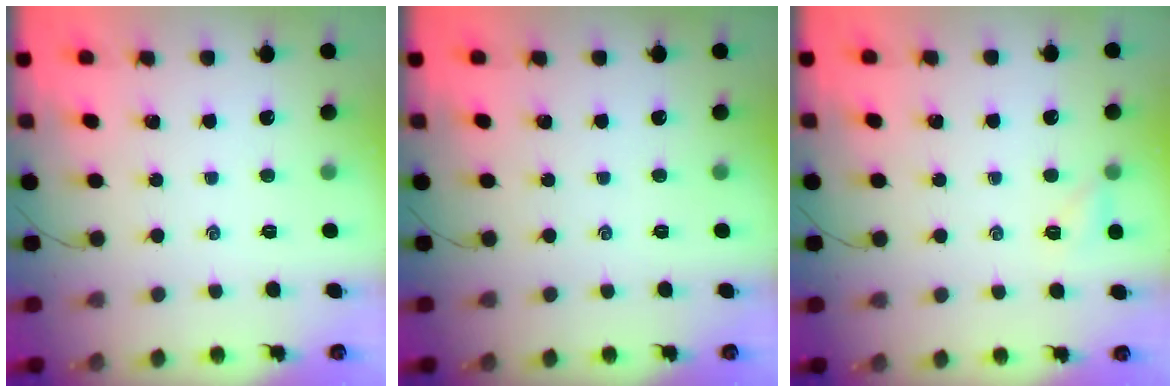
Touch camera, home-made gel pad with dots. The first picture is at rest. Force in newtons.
{"total": 0.0}
{"total": 3.2, "press": 3.0, "slide": 1.1}